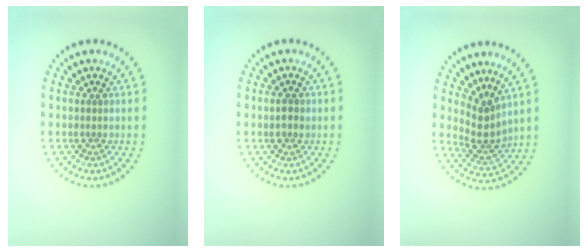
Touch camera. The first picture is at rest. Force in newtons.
{"total": 1.2, "press": 1.2, "slide": 0.2}
{"total": 2.9, "press": 2.0, "slide": 2.1}